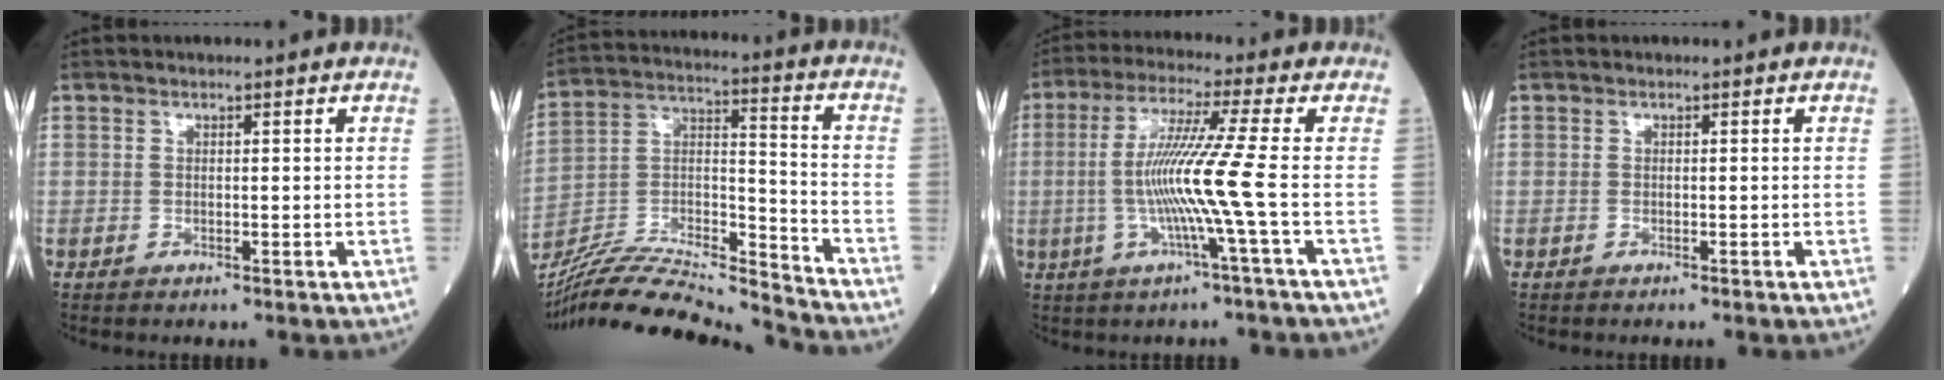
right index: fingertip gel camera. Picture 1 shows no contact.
{"total": 20.0, "force": [-19.0, -0.2, 6.3], "torque": [-0.128, 0.013, -0.329]}
{"total": 9.4, "force": [-1.4, -2.3, 9.0], "torque": [-0.185, -0.001, -0.025]}
{"total": 0.0}